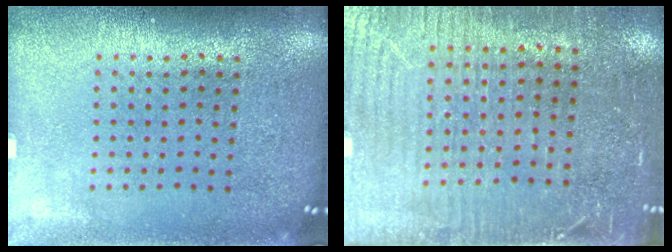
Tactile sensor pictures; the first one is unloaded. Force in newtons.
{"total": 3.5, "press": 3.1, "slide": 1.5}